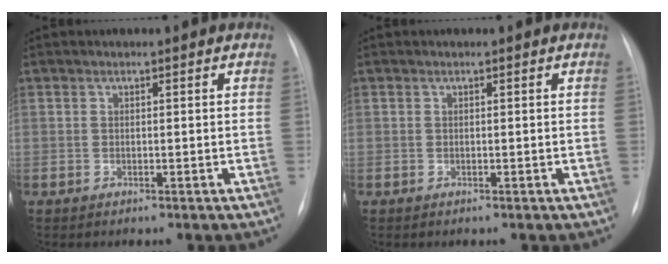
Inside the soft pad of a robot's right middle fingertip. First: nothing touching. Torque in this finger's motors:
{"motor_torque": [0.00, 0.00, -0.03, 0.00]}